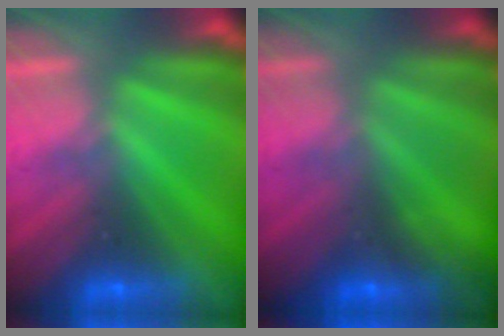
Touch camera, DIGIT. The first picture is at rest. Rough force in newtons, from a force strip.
{"total": 1.2}